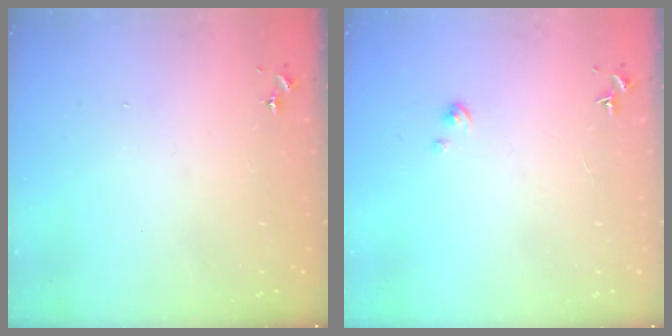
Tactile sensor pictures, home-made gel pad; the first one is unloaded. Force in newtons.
{"total": 1.8, "press": 1.8, "slide": 0.2}